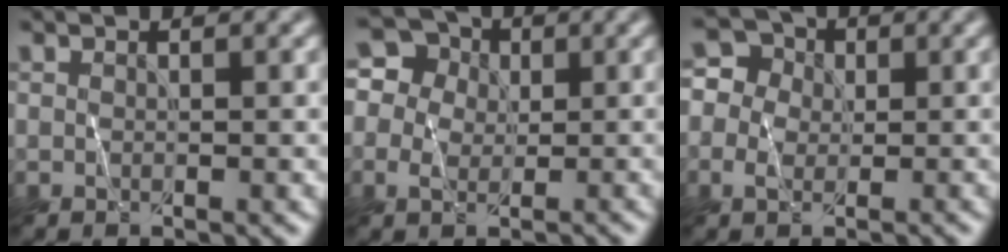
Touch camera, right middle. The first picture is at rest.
{"total": 5.7, "force": [1.4, 5.1, 2.3], "torque": [-0.023, 0.029, 0.001]}
{"total": 4.2, "force": [-0.3, 3.8, 1.7], "torque": [-0.006, 0.024, -0.025]}